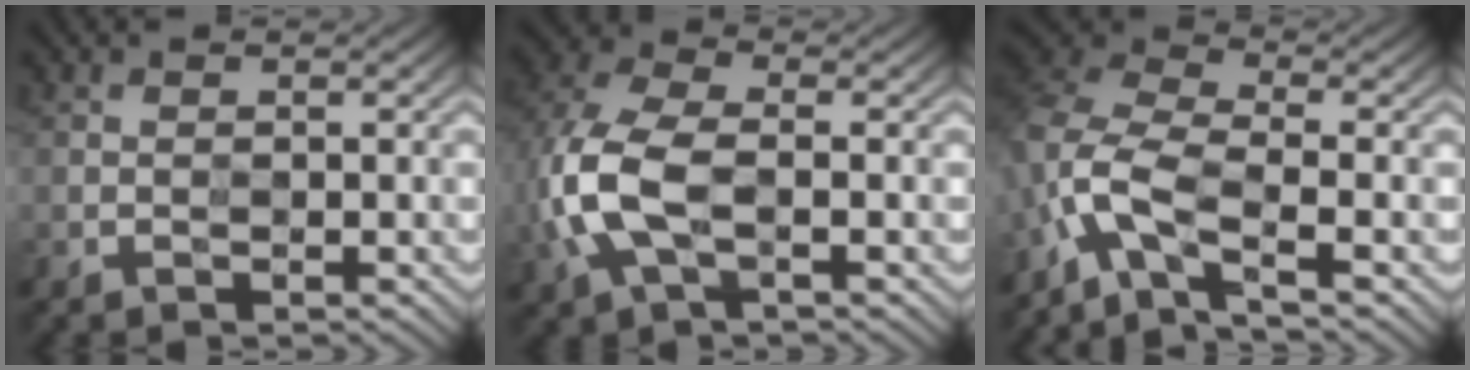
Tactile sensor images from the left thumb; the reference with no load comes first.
{"total": 10.0, "force": [-2.2, 5.8, 7.9], "torque": [-0.209, 0.002, -0.048]}
{"total": 9.1, "force": [-4.9, 3.9, 6.6], "torque": [-0.145, 0.003, -0.113]}